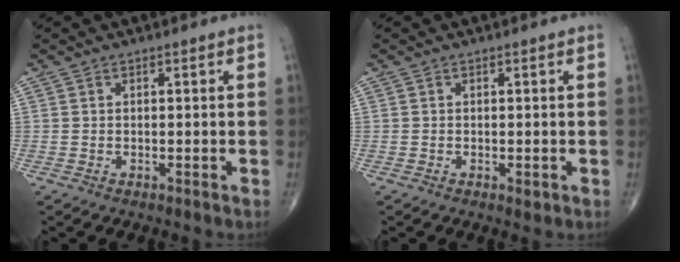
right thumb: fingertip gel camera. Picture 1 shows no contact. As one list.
[{"total": 1.0, "force": [-0.4, 0.5, 0.8], "torque": [-0.011, -0.003, -0.006]}]